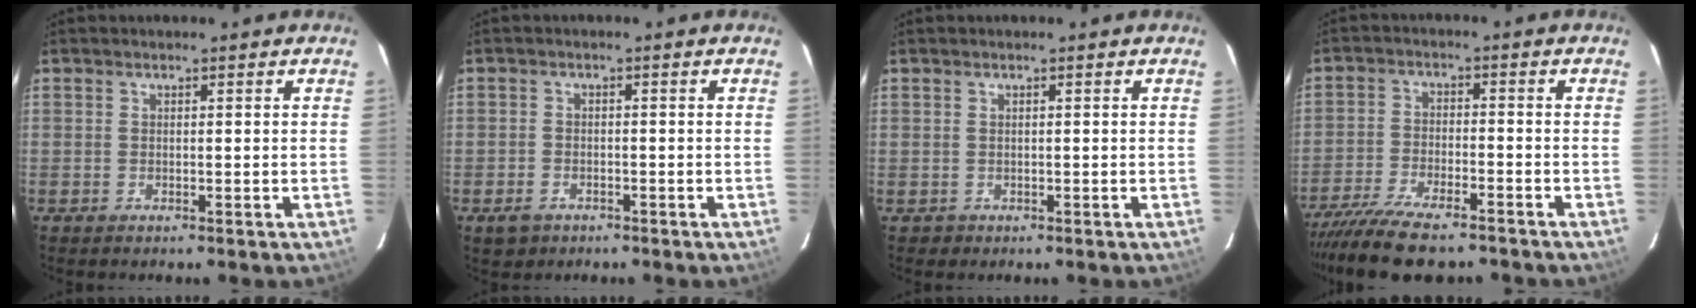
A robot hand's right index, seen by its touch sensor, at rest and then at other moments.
{"total": 3.5, "force": [-2.1, 2.6, 1.1], "torque": [-0.035, 0.004, -0.032]}
{"total": 1.3, "force": [-0.4, 1.2, -0.1], "torque": [0.001, 0.004, -0.001]}
{"total": 12.8, "force": [-10.7, 3.2, 6.2], "torque": [-0.143, -0.025, -0.187]}